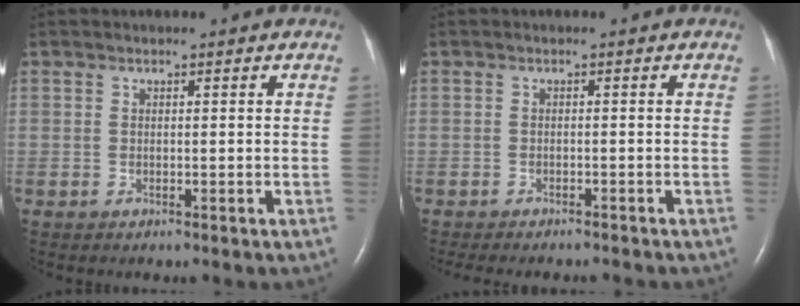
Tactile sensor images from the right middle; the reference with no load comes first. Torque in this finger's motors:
{"motor_torque": [0.04, -0.04, 0.01, 0.04]}